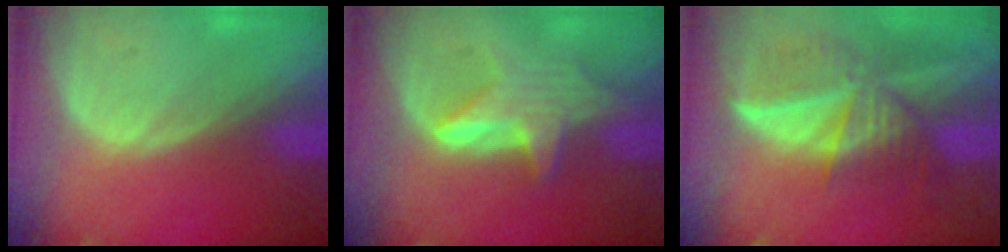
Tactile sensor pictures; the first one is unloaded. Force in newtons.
{"total": 5.9, "press": 5.8, "slide": 0.8}
{"total": 9.5, "press": 8.3, "slide": 4.6}